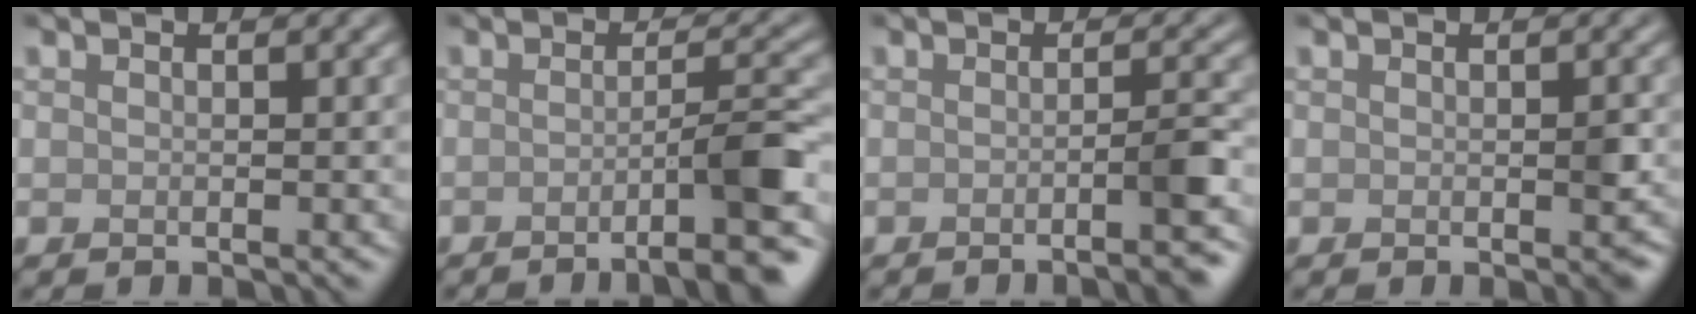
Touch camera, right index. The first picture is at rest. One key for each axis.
{"total": 5.8, "fx": -2.5, "fy": 0.8, "fz": 5.2, "tx": -0.057, "ty": 0.007, "tz": -0.045}
{"total": 3.4, "fx": -1.5, "fy": 0.7, "fz": 3.0, "tx": -0.027, "ty": 0.000, "tz": -0.031}
{"total": 1.2, "fx": -0.2, "fy": 0.5, "fz": 1.1, "tx": -0.010, "ty": -0.004, "tz": 0.000}